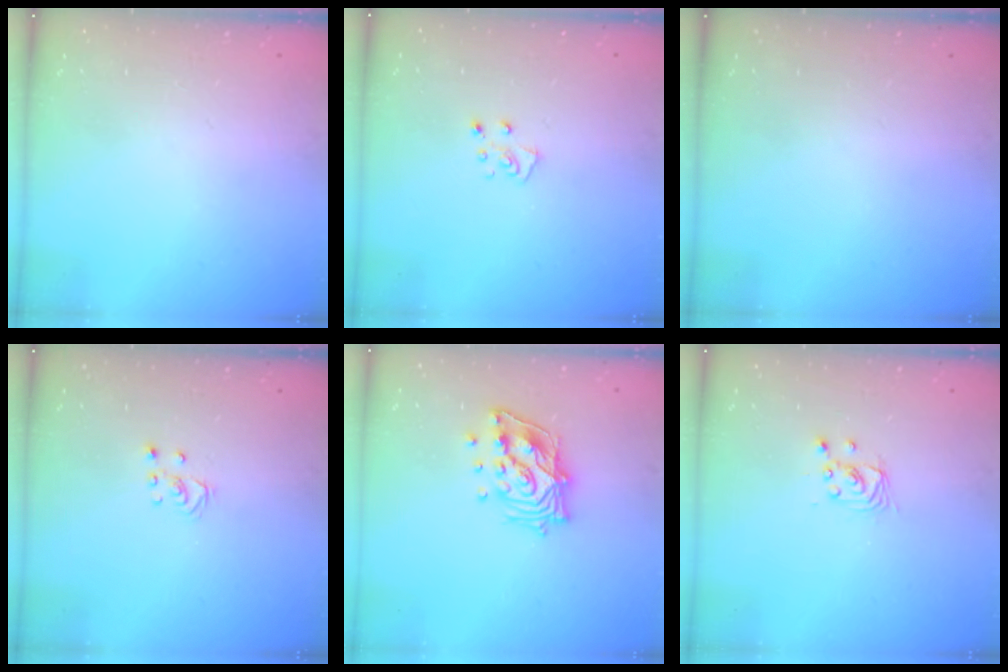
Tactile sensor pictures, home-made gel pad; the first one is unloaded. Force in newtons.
{"total": 5.7, "press": 5.7, "slide": 0.7}
{"total": 0.0}
{"total": 2.5, "press": 2.5, "slide": 0.2}
{"total": 14.9, "press": 14.8, "slide": 2.0}
{"total": 2.9, "press": 2.9, "slide": 0.2}